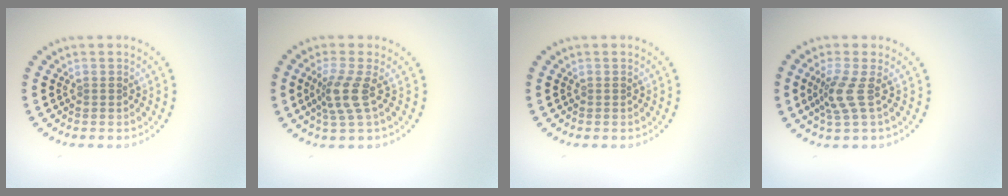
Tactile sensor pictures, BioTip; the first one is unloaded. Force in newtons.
{"total": 2.8, "press": 2.1, "slide": 1.9}
{"total": 0.0}
{"total": 2.5, "press": 1.9, "slide": 1.7}